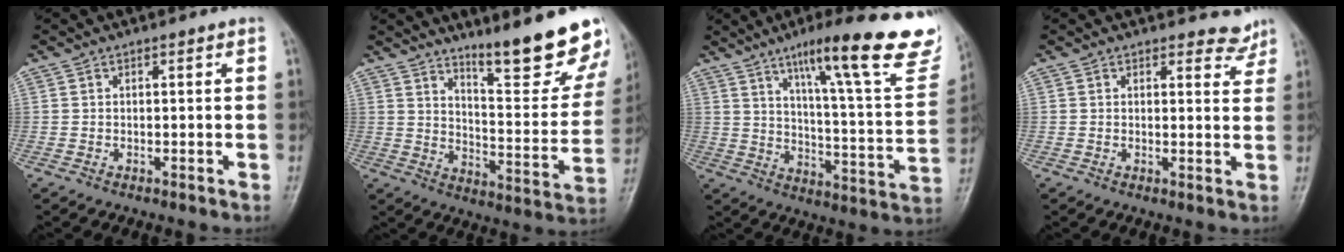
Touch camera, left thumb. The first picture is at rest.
{"total": 17.1, "force": [13.1, 3.2, 10.6], "torque": [-0.105, -0.102, 0.197]}
{"total": 25.4, "force": [16.2, 4.4, 19.1], "torque": [-0.245, -0.058, 0.234]}
{"total": 3.5, "force": [3.2, 1.5, 0.1], "torque": [0.025, -0.026, 0.026]}